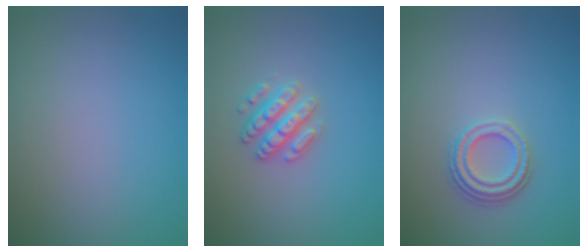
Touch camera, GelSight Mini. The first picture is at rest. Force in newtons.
{"total": 2.8, "press": 2.7, "slide": 0.6}
{"total": 3.0, "press": 2.3, "slide": 1.9}